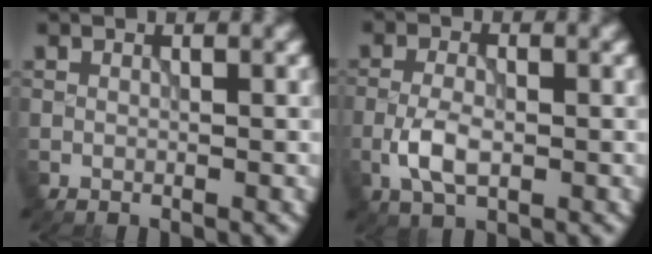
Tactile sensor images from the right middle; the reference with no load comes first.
{"total": 3.4, "force": [-1.1, 1.6, 2.8], "torque": [-0.060, -0.001, -0.026]}